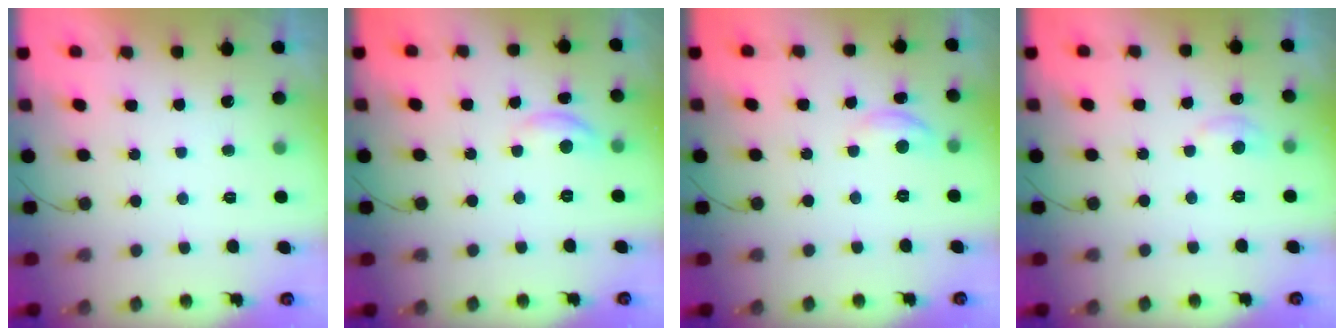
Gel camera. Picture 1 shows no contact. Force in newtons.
{"total": 6.0, "press": 6.0, "slide": 0.4}
{"total": 4.7, "press": 4.6, "slide": 0.5}
{"total": 4.8, "press": 4.8, "slide": 0.7}